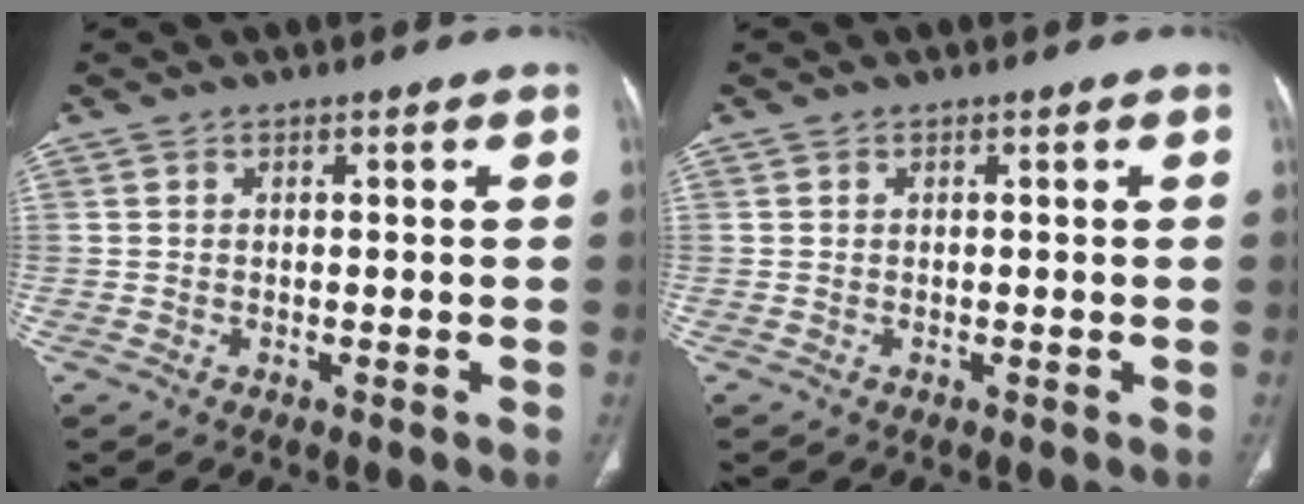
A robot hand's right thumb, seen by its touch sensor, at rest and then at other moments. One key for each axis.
{"total": 0.0}